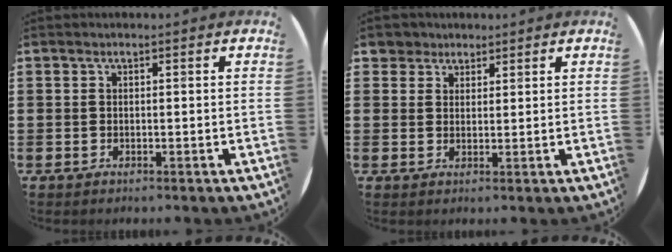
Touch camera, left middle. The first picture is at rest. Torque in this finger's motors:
{"motor_torque": [-0.21, -0.16, -0.02, -0.01]}